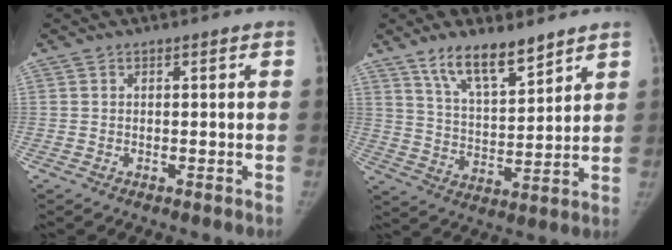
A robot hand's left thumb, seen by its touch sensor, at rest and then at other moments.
{"total": 11.3, "force": [8.2, 3.7, 6.8], "torque": [-0.099, -0.054, 0.154]}